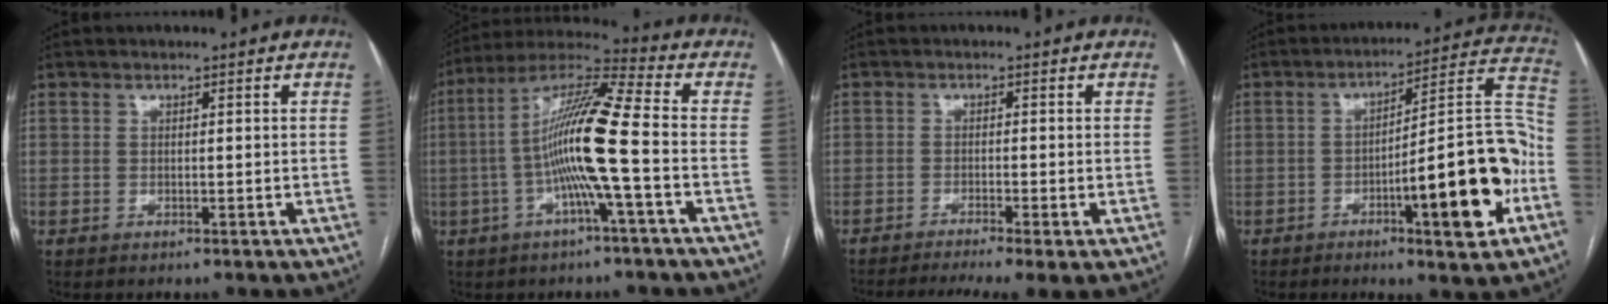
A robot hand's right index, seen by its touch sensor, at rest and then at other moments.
{"total": 13.4, "force": [-2.3, -0.5, 13.2], "torque": [-0.251, 0.015, -0.053]}
{"total": 8.4, "force": [-6.3, 0.4, 5.5], "torque": [-0.084, -0.010, -0.101]}
{"total": 17.4, "force": [-5.9, 2.2, 16.2], "torque": [-0.211, 0.023, -0.079]}